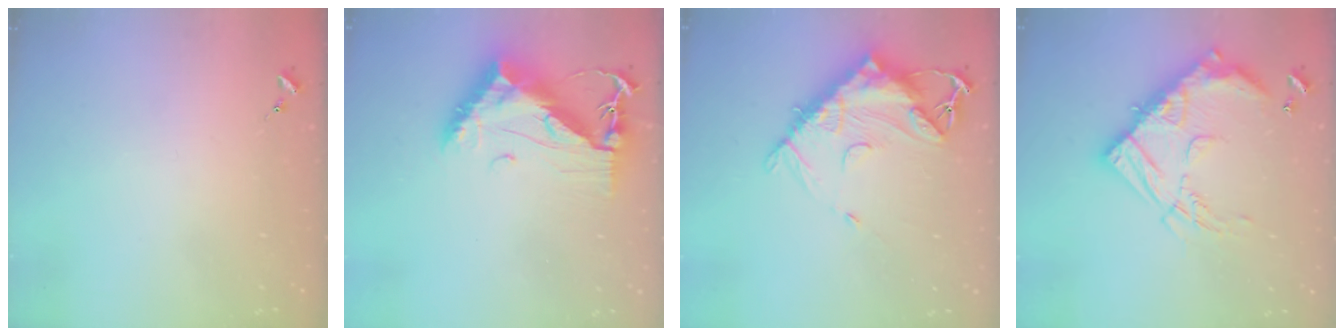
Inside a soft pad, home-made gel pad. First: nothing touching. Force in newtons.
{"total": 13.2, "press": 13.2, "slide": 1.2}
{"total": 14.5, "press": 14.4, "slide": 1.4}
{"total": 21.3, "press": 21.2, "slide": 2.1}